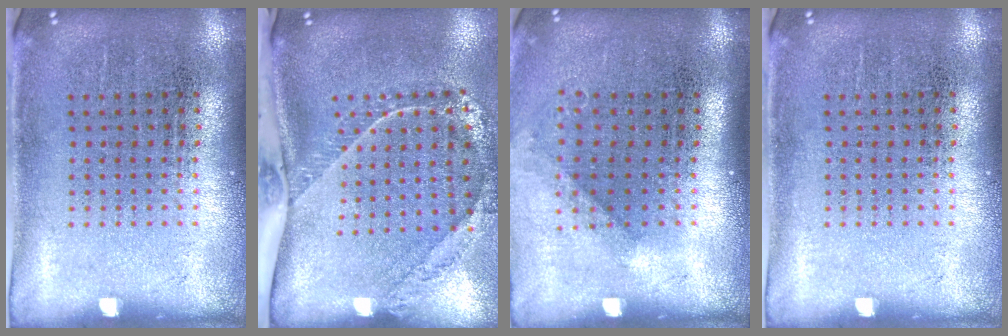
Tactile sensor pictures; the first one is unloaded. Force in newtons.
{"total": 2.3, "press": 1.7, "slide": 1.5}
{"total": 1.0, "press": 0.7, "slide": 0.7}
{"total": 0.0}